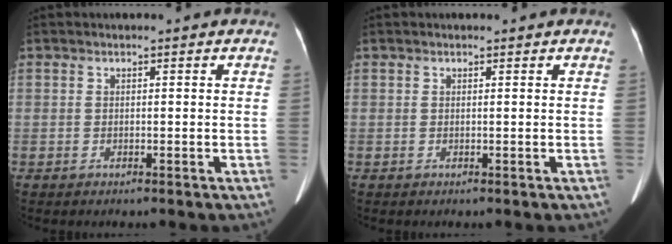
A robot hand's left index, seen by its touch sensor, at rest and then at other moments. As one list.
[{"total": 0.8, "force": [0.8, 0.0, 0.3], "torque": [-0.008, -0.005, 0.008]}]